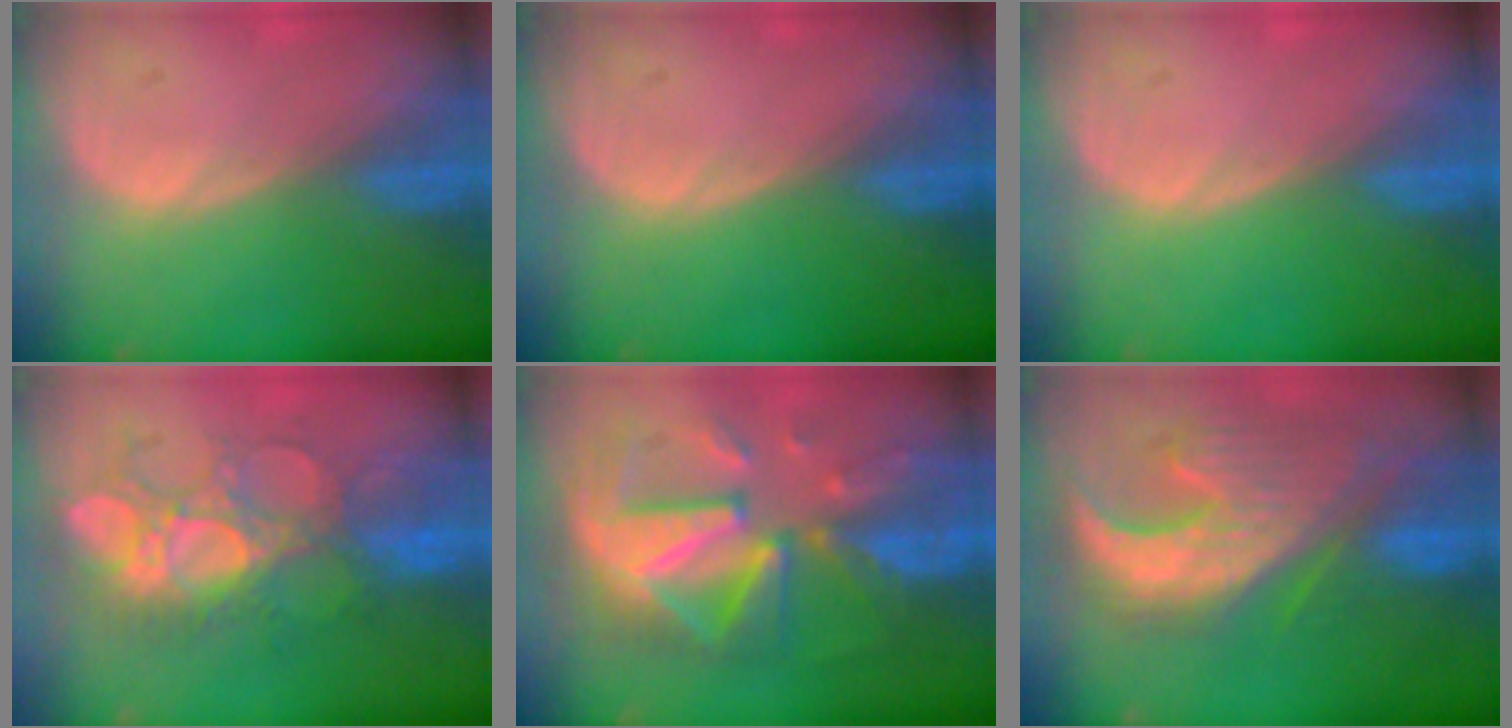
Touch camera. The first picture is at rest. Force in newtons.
{"total": 0.0}
{"total": 0.0}
{"total": 9.2, "press": 9.2, "slide": 0.5}
{"total": 12.1, "press": 12.0, "slide": 1.3}
{"total": 12.2, "press": 11.2, "slide": 4.9}